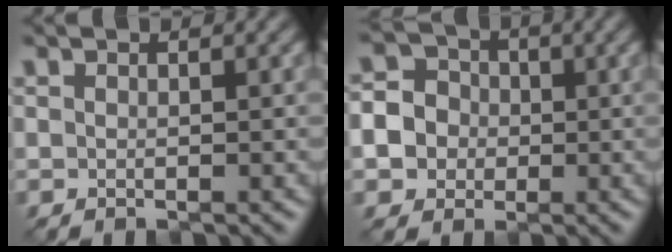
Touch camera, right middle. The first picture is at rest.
{"total": 6.5, "force": [-0.9, 6.0, 2.3], "torque": [-0.038, 0.010, -0.038]}